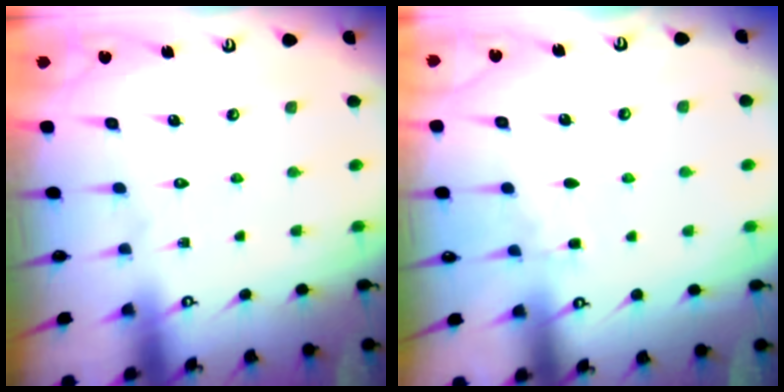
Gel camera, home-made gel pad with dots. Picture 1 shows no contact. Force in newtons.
{"total": 2.5, "press": 2.4, "slide": 0.4}